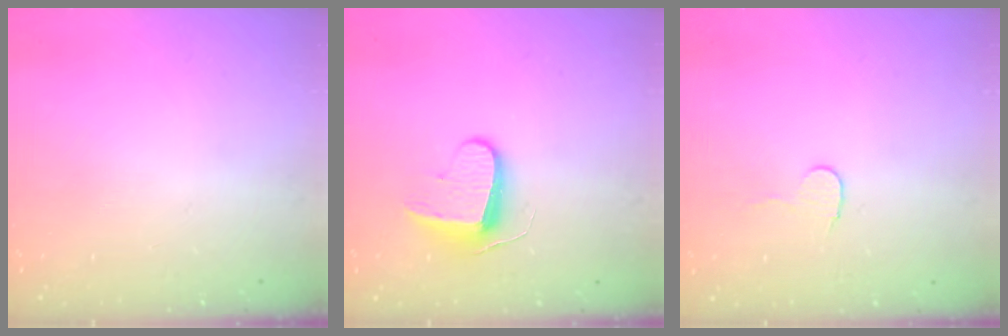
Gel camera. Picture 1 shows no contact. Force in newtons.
{"total": 8.7, "press": 8.6, "slide": 0.5}
{"total": 5.0, "press": 5.0, "slide": 0.4}